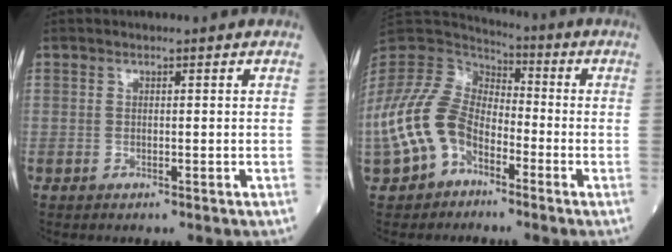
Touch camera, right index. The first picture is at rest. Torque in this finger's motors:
{"motor_torque": [1.84, -0.31, 0.40, 0.15]}